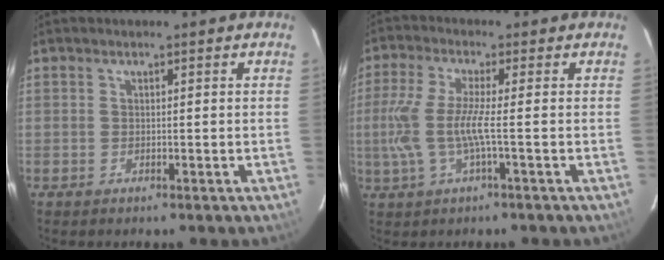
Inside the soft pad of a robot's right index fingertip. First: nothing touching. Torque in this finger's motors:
{"motor_torque": [1.29, -0.03, 0.63, 0.19]}